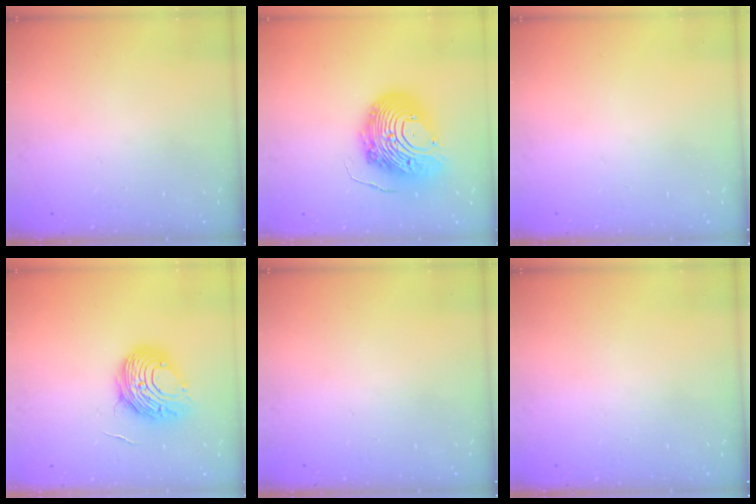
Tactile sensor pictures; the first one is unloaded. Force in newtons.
{"total": 16.1, "press": 16.0, "slide": 1.8}
{"total": 0.0}
{"total": 10.3, "press": 10.3, "slide": 0.7}
{"total": 0.0}
{"total": 0.0}